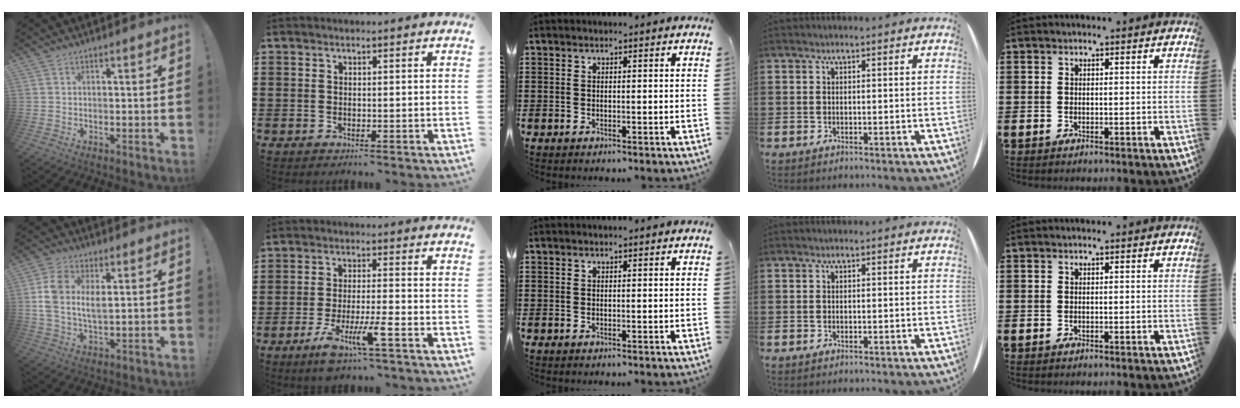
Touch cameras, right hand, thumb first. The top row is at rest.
{"thumb": {"total": 8.4, "force": [2.4, 4.7, 6.6], "torque": [-0.120, -0.007, 0.045]}, "index": {"total": 6.8, "force": [-4.1, 0.5, 5.5], "torque": [-0.113, -0.019, -0.076]}}